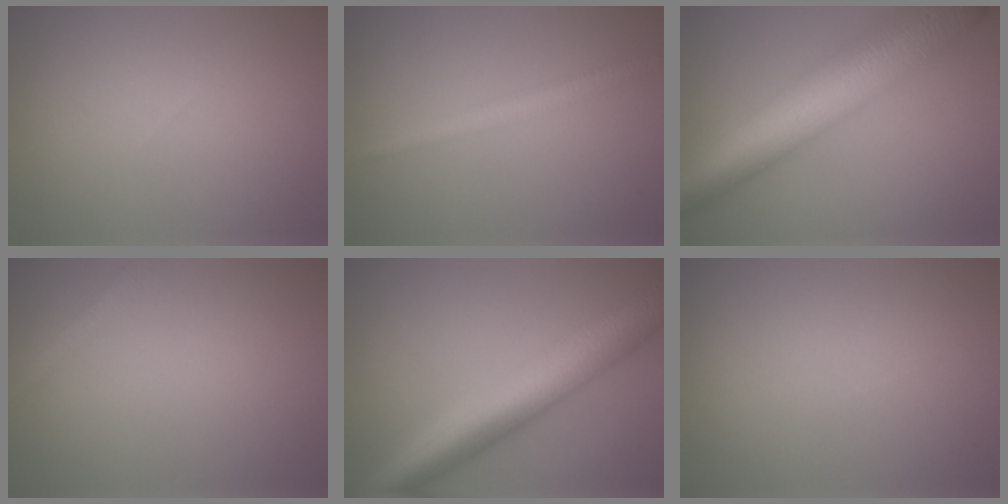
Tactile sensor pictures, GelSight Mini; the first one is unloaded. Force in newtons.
{"total": 2.3, "press": 2.3, "slide": 0.1}
{"total": 12.5, "press": 12.5, "slide": 0.3}
{"total": 1.7, "press": 1.7, "slide": 0.1}
{"total": 8.9, "press": 8.9, "slide": 0.2}
{"total": 0.0}